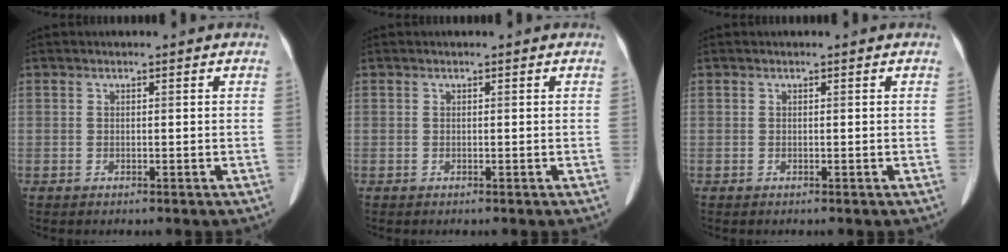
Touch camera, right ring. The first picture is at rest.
{"total": 0.0}
{"total": 0.0}